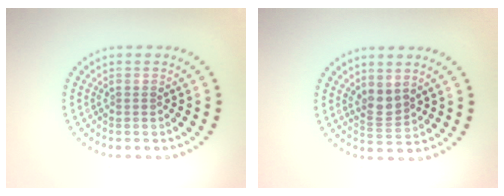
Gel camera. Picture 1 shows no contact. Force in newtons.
{"total": 2.2, "press": 1.8, "slide": 1.2}